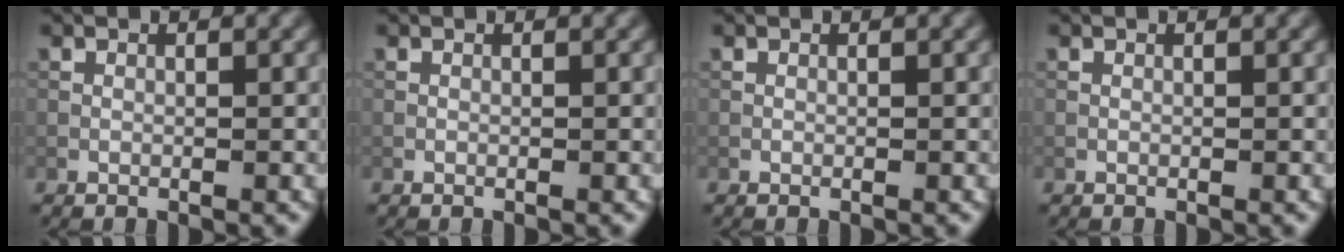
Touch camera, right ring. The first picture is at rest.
{"total": 0.0}
{"total": 0.0}
{"total": 0.0}